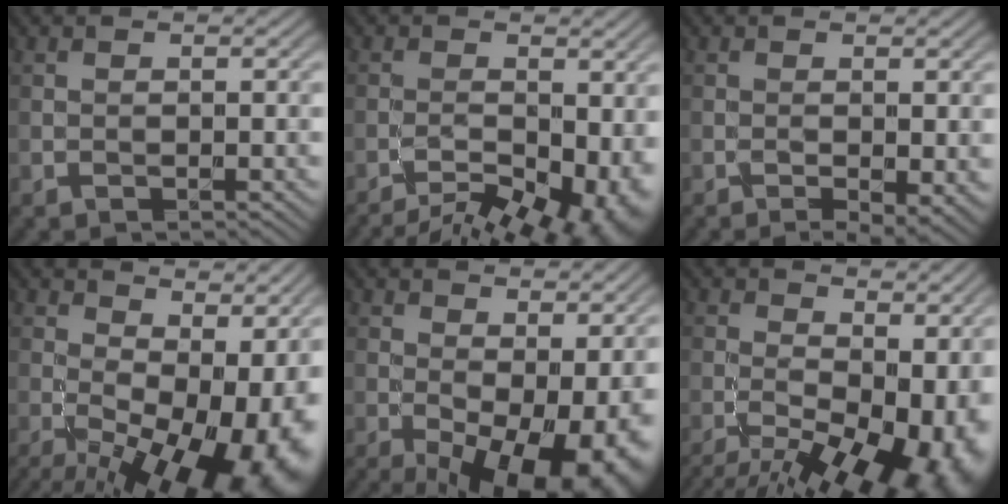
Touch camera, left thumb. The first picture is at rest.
{"total": 13.0, "force": [-6.8, 6.1, 9.2], "torque": [-0.117, -0.029, -0.077]}
{"total": 3.7, "force": [-1.2, 1.1, 3.3], "torque": [-0.053, -0.010, -0.014]}
{"total": 18.6, "force": [-1.8, 9.1, 16.2], "torque": [-0.190, -0.011, 0.009]}
{"total": 15.2, "force": [-3.0, 7.5, 12.9], "torque": [-0.173, -0.020, -0.018]}
{"total": 17.8, "force": [-5.7, 8.7, 14.4], "torque": [-0.203, -0.022, -0.055]}